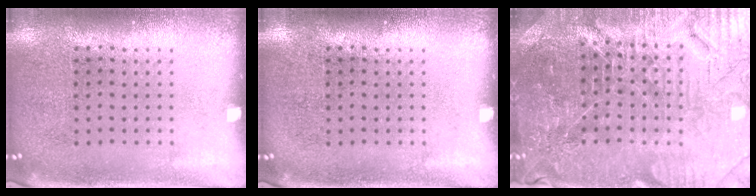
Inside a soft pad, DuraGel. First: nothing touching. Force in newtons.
{"total": 0.0}
{"total": 4.9, "press": 4.6, "slide": 1.5}